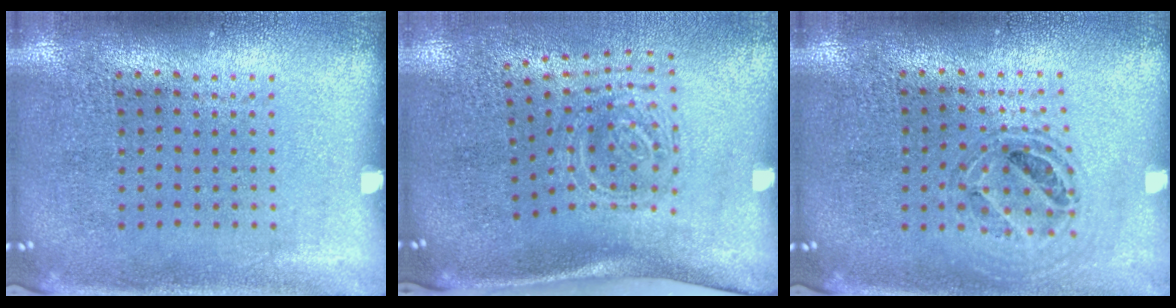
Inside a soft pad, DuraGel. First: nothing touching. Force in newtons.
{"total": 1.9, "press": 1.3, "slide": 1.4}
{"total": 0.8, "press": 0.7, "slide": 0.2}